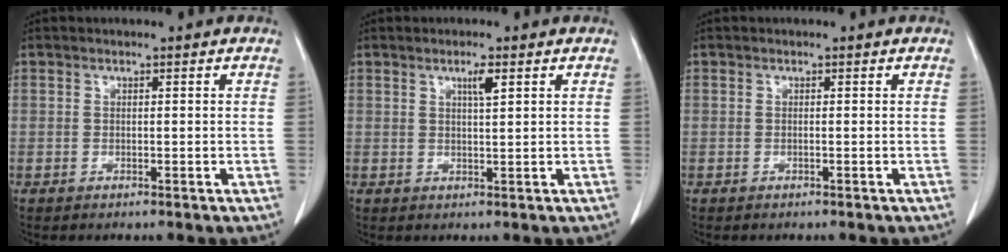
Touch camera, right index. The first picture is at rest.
{"total": 2.3, "force": [1.1, 0.1, 2.0], "torque": [-0.036, -0.002, 0.020]}
{"total": 0.0}